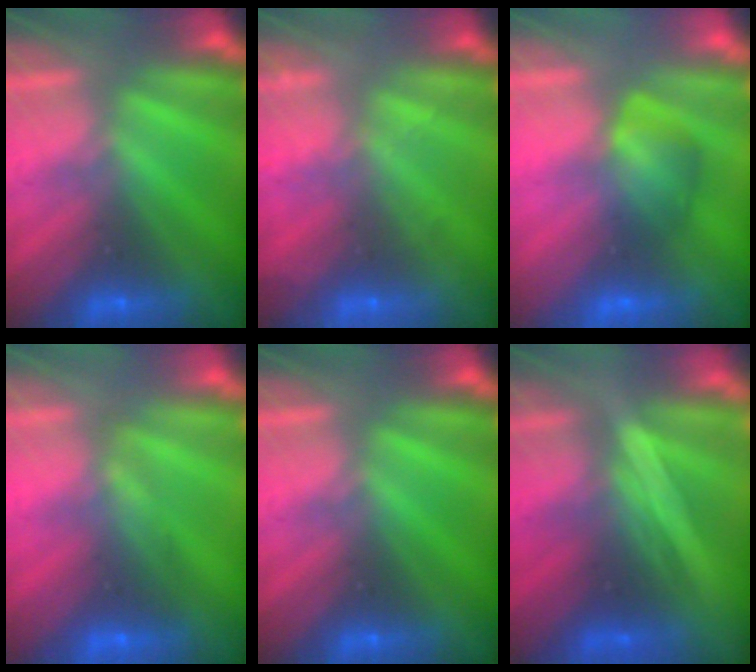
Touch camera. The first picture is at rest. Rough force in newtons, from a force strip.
{"total": 2.1}
{"total": 3.0}
{"total": 1.7}
{"total": 0.0}
{"total": 1.5}